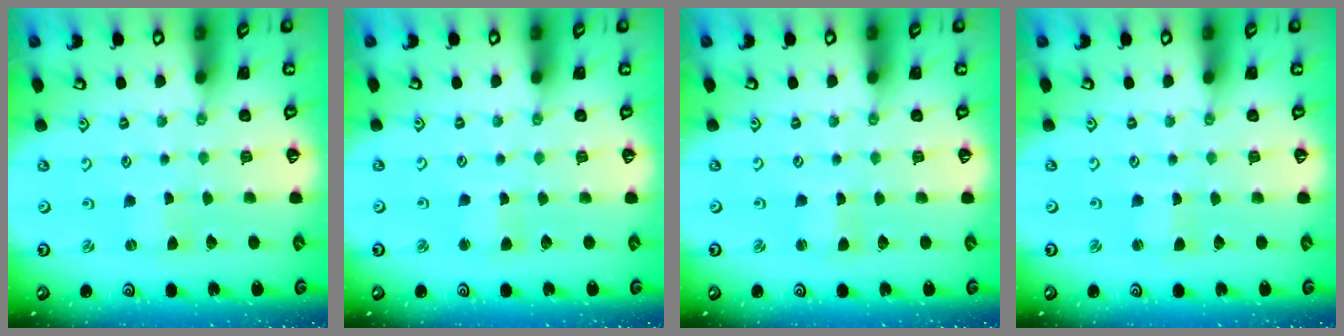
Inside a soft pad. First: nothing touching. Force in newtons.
{"total": 3.0, "press": 2.9, "slide": 0.6}
{"total": 1.2, "press": 1.2, "slide": 0.0}
{"total": 0.8, "press": 0.8, "slide": 0.0}